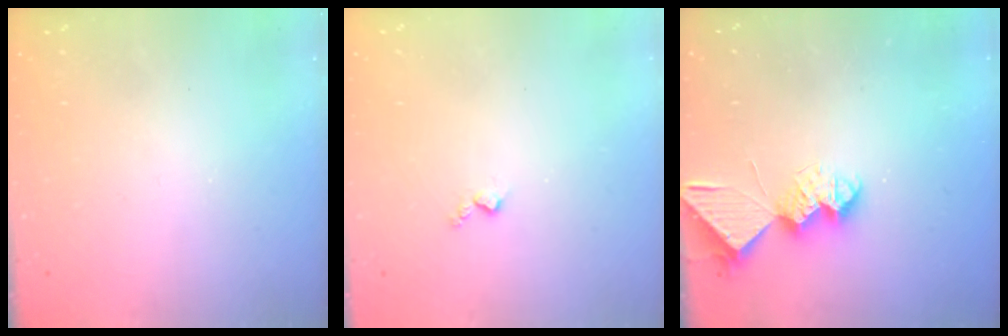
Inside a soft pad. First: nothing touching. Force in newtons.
{"total": 3.0, "press": 3.0, "slide": 0.6}
{"total": 9.7, "press": 9.7, "slide": 0.4}